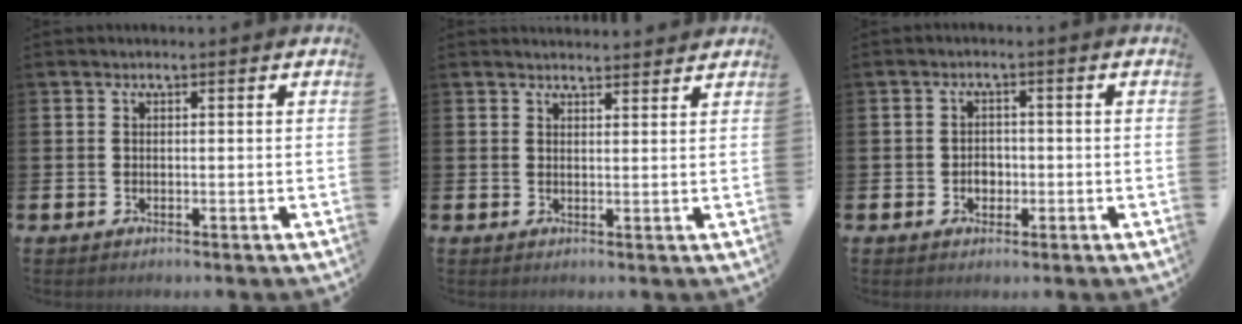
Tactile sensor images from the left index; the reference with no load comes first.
{"total": 2.4, "force": [2.4, 0.3, -0.1], "torque": [0.008, -0.017, 0.042]}
{"total": 2.1, "force": [-0.5, 1.7, 1.1], "torque": [-0.010, 0.000, -0.014]}